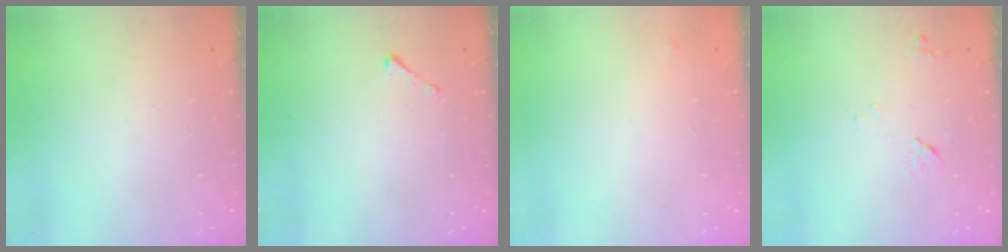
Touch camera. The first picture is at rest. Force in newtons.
{"total": 2.5, "press": 2.5, "slide": 0.3}
{"total": 2.5, "press": 2.4, "slide": 0.4}
{"total": 8.0, "press": 7.9, "slide": 0.8}